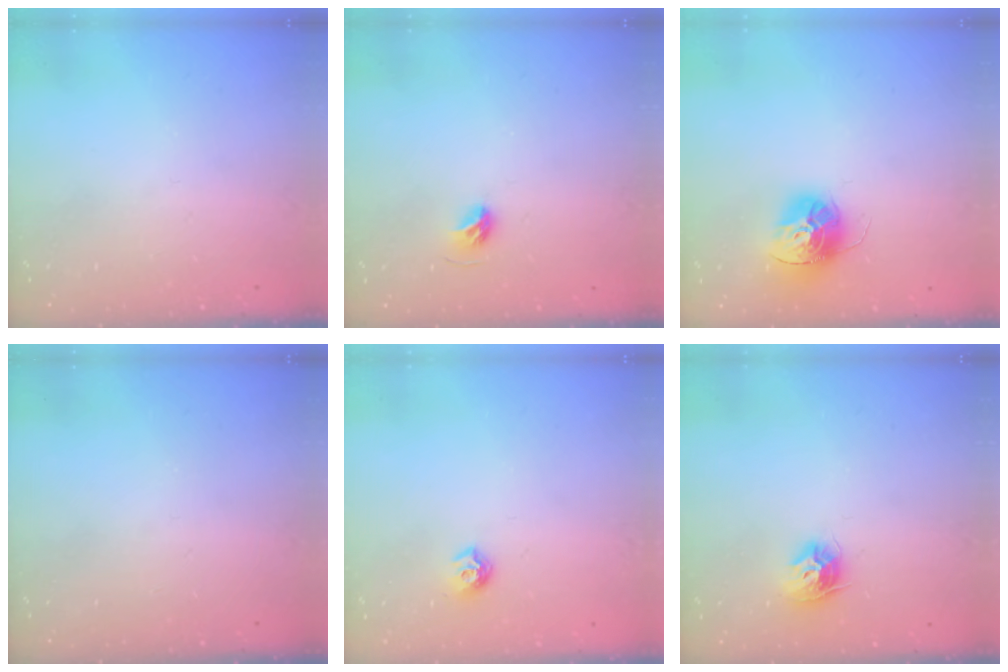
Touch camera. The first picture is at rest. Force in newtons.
{"total": 4.9, "press": 4.8, "slide": 1.1}
{"total": 13.7, "press": 13.7, "slide": 1.2}
{"total": 0.0}
{"total": 6.9, "press": 6.8, "slide": 0.7}
{"total": 9.3, "press": 9.3, "slide": 0.2}